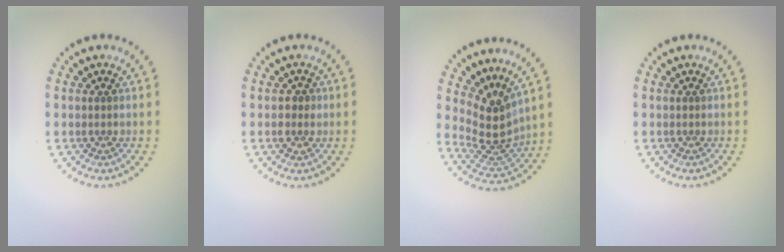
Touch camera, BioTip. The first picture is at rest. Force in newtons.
{"total": 1.4, "press": 1.4, "slide": 0.4}
{"total": 3.7, "press": 2.6, "slide": 2.6}
{"total": 0.0}